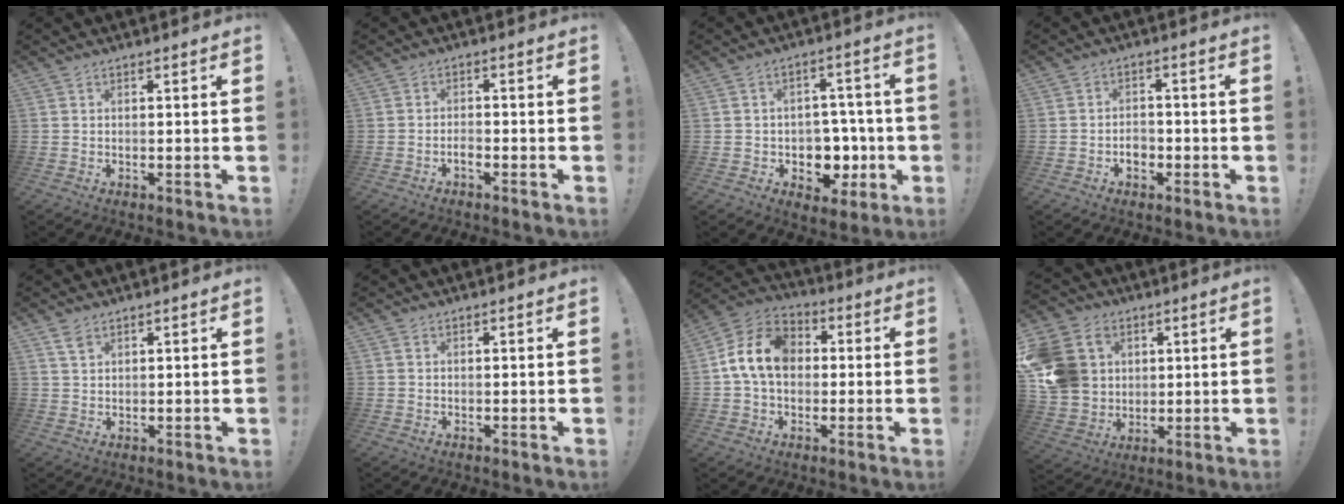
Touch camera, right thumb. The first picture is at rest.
{"total": 2.4, "force": [-1.7, 0.8, 1.4], "torque": [-0.030, 0.006, -0.029]}
{"total": 9.0, "force": [-2.1, 7.9, 3.7], "torque": [-0.036, 0.016, -0.024]}
{"total": 4.0, "force": [-1.6, 3.0, 2.2], "torque": [-0.020, 0.003, -0.030]}
{"total": 3.1, "force": [2.1, 1.3, 1.9], "torque": [-0.024, -0.012, 0.037]}
{"total": 0.0}
{"total": 14.9, "force": [1.9, 11.7, 9.1], "torque": [-0.158, 0.020, 0.043]}
{"total": 16.1, "force": [3.7, 13.8, 7.3], "torque": [-0.132, -0.005, 0.084]}